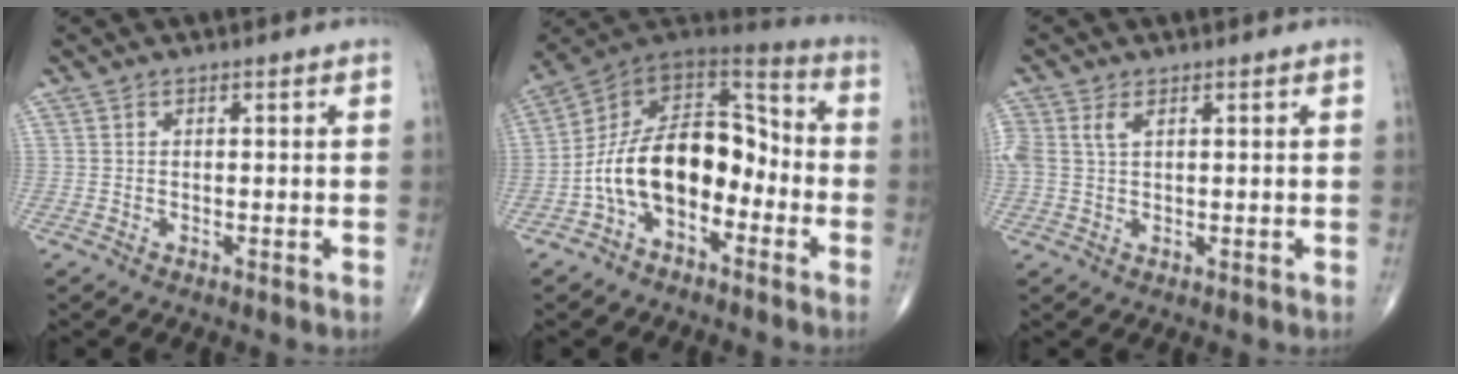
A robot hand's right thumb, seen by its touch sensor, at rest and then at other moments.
{"total": 17.3, "force": [-4.8, 10.5, 12.9], "torque": [-0.192, 0.077, -0.093]}
{"total": 3.4, "force": [1.3, 1.8, 2.6], "torque": [-0.072, 0.014, 0.031]}